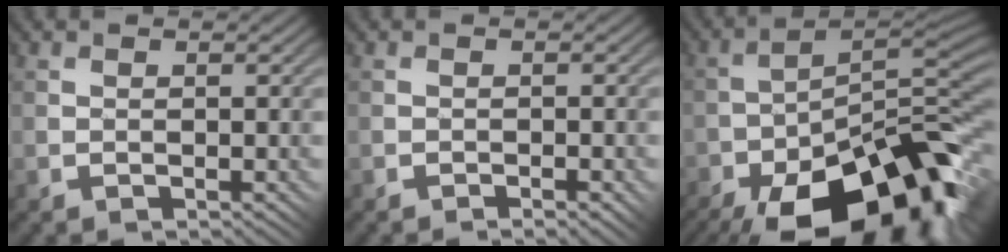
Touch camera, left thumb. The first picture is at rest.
{"total": 1.0, "force": [-0.8, 0.4, 0.4], "torque": [-0.003, -0.001, -0.013]}
{"total": 20.3, "force": [-12.8, 7.7, 13.7], "torque": [-0.199, -0.028, -0.192]}